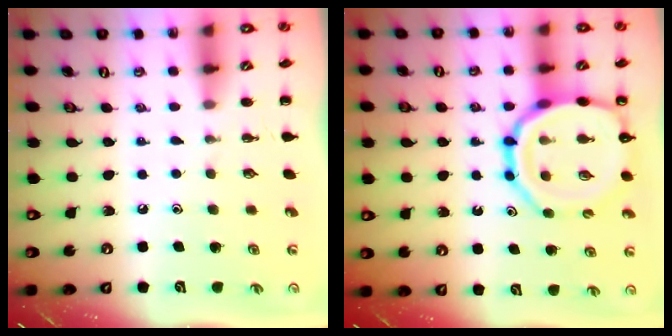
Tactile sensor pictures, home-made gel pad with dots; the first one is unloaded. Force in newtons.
{"total": 17.0, "press": 16.8, "slide": 2.5}